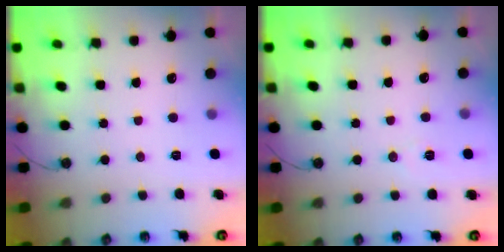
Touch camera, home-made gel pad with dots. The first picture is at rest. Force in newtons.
{"total": 6.6, "press": 4.8, "slide": 4.6}